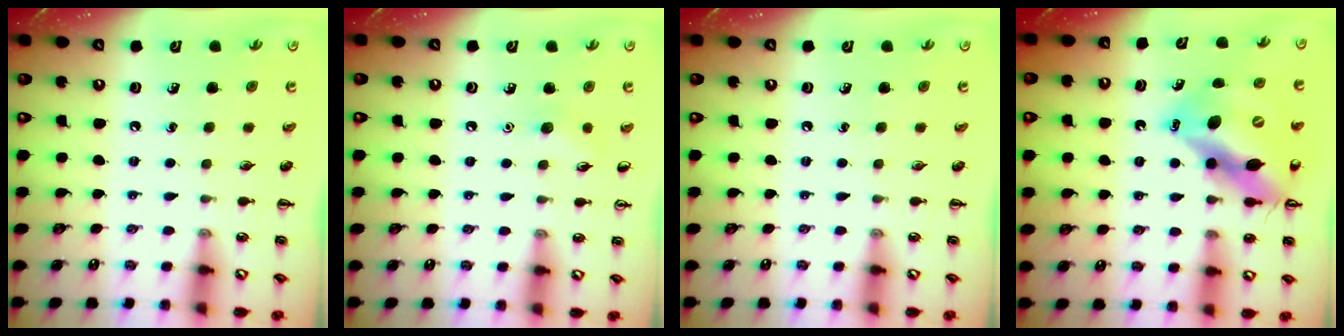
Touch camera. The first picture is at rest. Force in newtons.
{"total": 5.2, "press": 5.0, "slide": 1.6}
{"total": 0.0}
{"total": 15.0, "press": 14.3, "slide": 4.3}